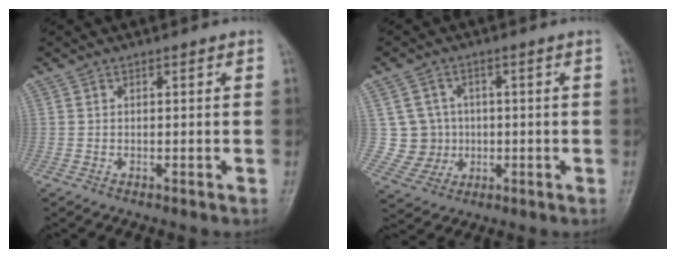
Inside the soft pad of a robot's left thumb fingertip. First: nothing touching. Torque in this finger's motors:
{"motor_torque": [-0.06, -0.09, -0.24, -0.07, 0.00]}